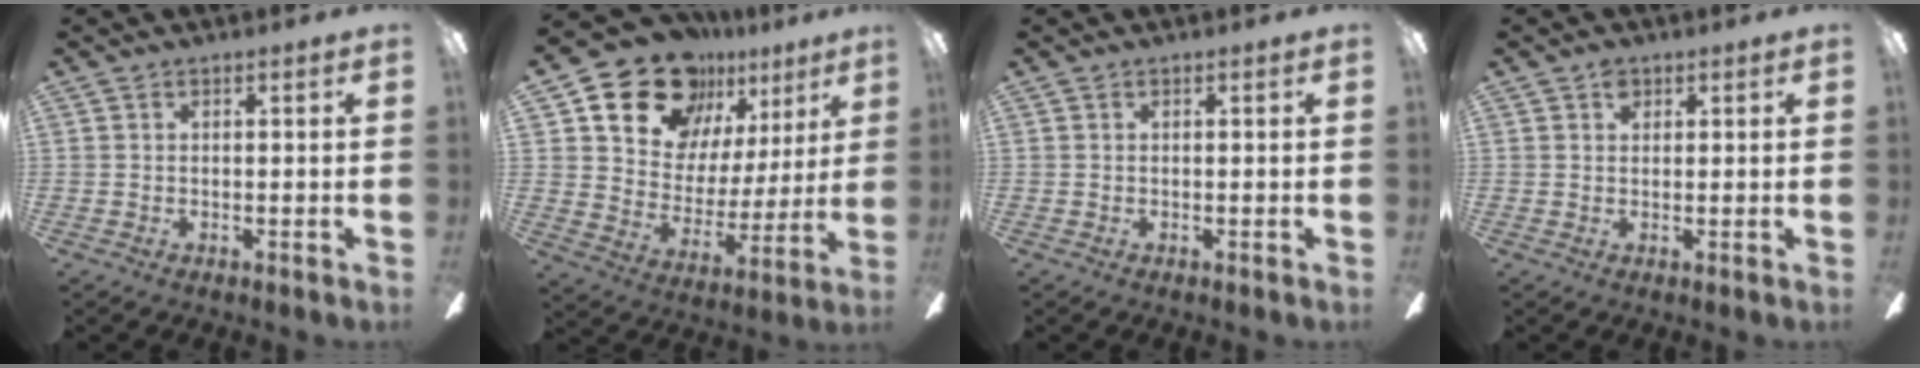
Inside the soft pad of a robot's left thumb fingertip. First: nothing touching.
{"total": 19.1, "force": [13.7, 11.8, 6.1], "torque": [-0.119, -0.092, 0.255]}
{"total": 0.0}
{"total": 2.1, "force": [1.2, 1.5, 1.0], "torque": [-0.014, 0.000, 0.020]}